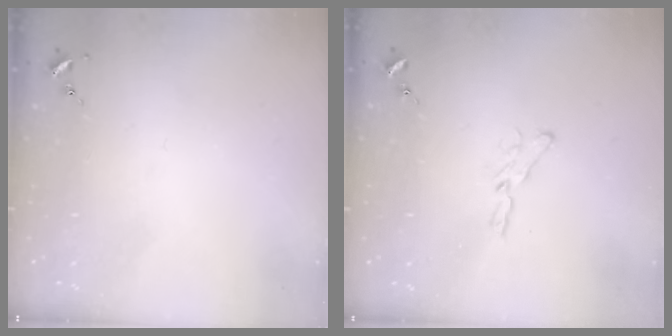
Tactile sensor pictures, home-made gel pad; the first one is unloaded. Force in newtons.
{"total": 5.3, "press": 5.2, "slide": 0.6}